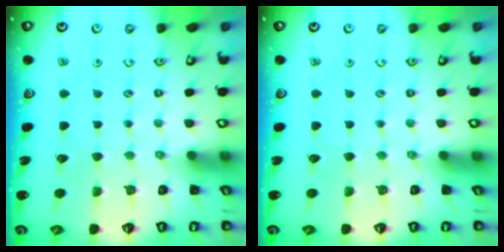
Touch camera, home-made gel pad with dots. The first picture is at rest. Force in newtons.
{"total": 0.0}